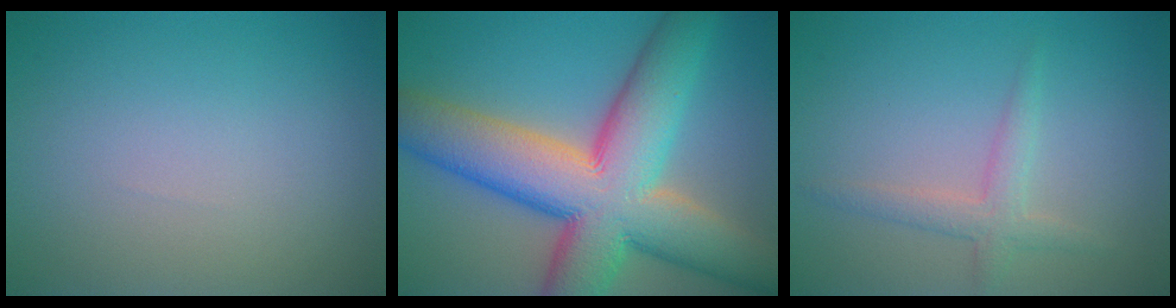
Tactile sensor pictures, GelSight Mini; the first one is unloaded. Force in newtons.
{"total": 14.1, "press": 14.1, "slide": 0.8}
{"total": 2.2, "press": 2.2, "slide": 0.0}